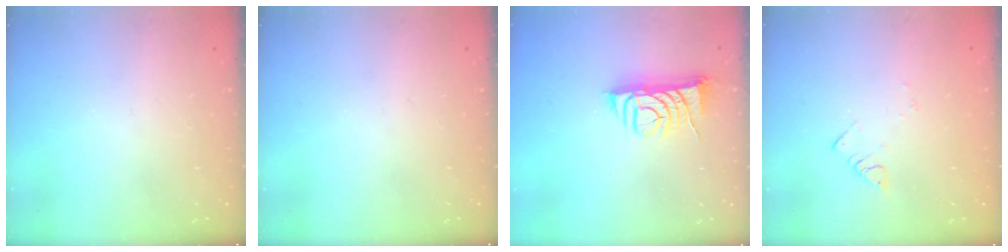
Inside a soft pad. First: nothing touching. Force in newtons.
{"total": 0.0}
{"total": 7.9, "press": 7.8, "slide": 1.2}
{"total": 2.6, "press": 2.5, "slide": 0.2}